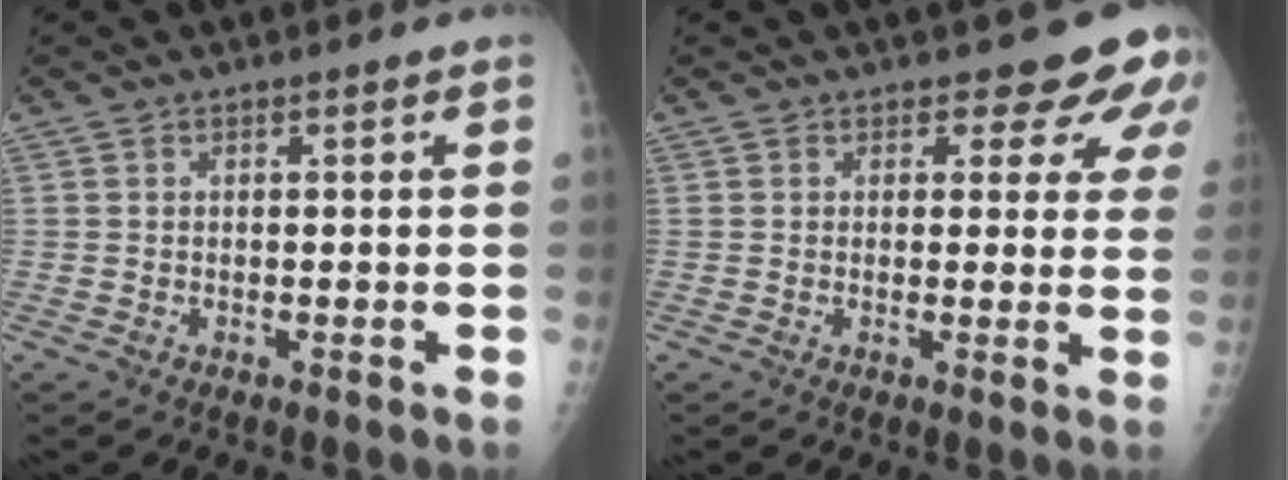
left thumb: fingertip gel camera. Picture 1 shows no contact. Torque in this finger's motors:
{"motor_torque": [-0.16, 0.39, 0.53, -0.39, 0.09]}